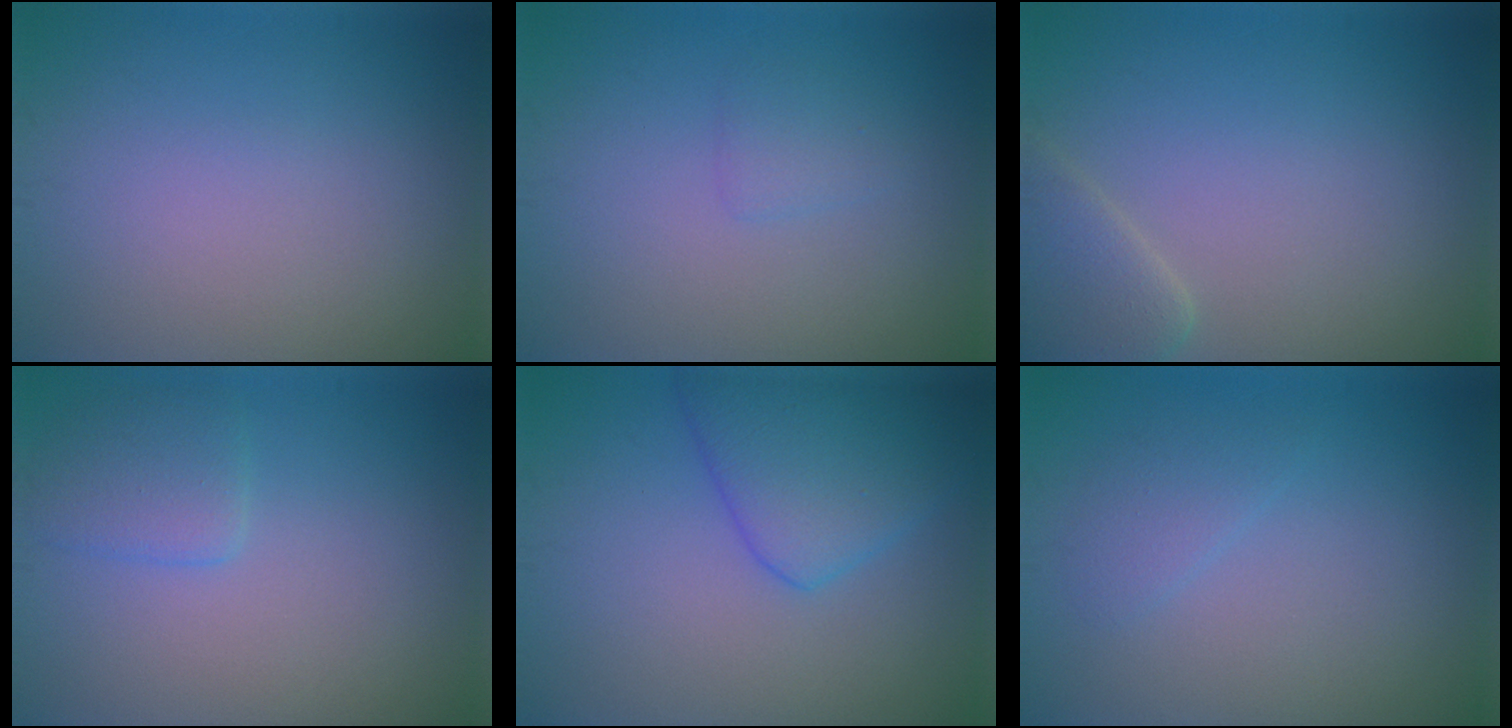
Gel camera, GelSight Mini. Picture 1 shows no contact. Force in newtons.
{"total": 1.1, "press": 1.1, "slide": 0.1}
{"total": 3.2, "press": 3.2, "slide": 0.4}
{"total": 2.3, "press": 2.3, "slide": 0.1}
{"total": 5.2, "press": 5.2, "slide": 0.2}
{"total": 1.3, "press": 1.3, "slide": 0.1}